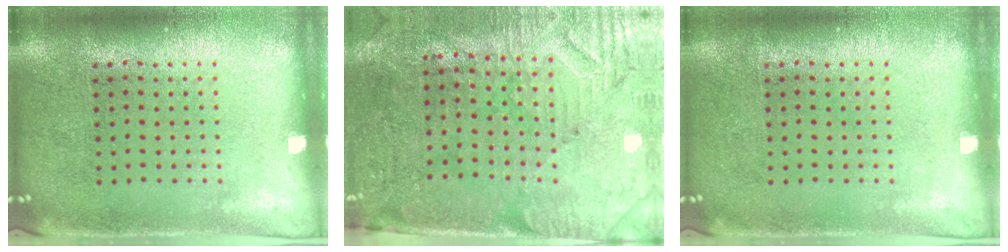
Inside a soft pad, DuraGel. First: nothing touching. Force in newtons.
{"total": 3.2, "press": 2.9, "slide": 1.4}
{"total": 0.0}